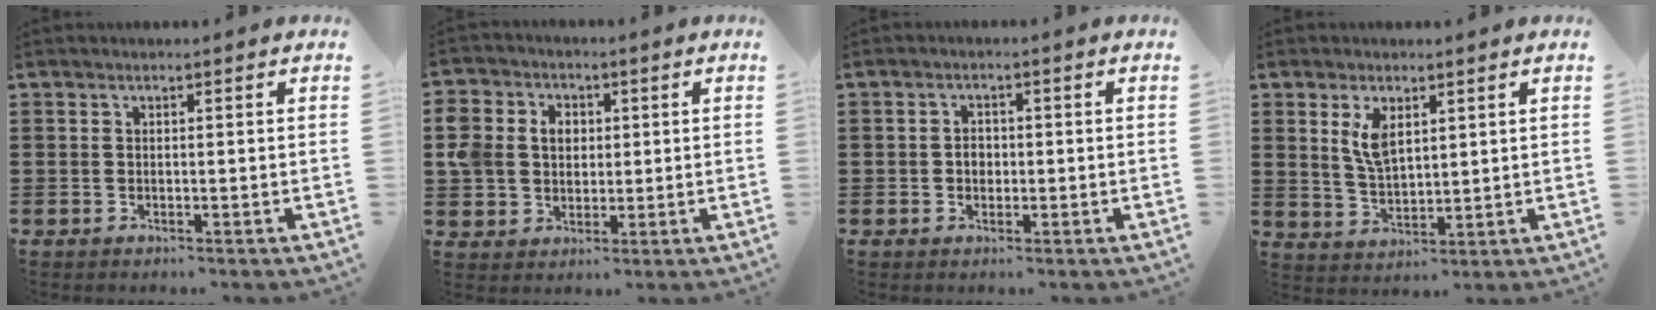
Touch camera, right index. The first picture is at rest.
{"total": 7.2, "force": [1.1, 6.3, 3.4], "torque": [-0.108, 0.017, 0.015]}
{"total": 1.8, "force": [-0.2, 1.4, 1.1], "torque": [-0.023, 0.006, -0.006]}
{"total": 5.2, "force": [2.2, 2.5, 4.0], "torque": [-0.078, 0.003, 0.038]}